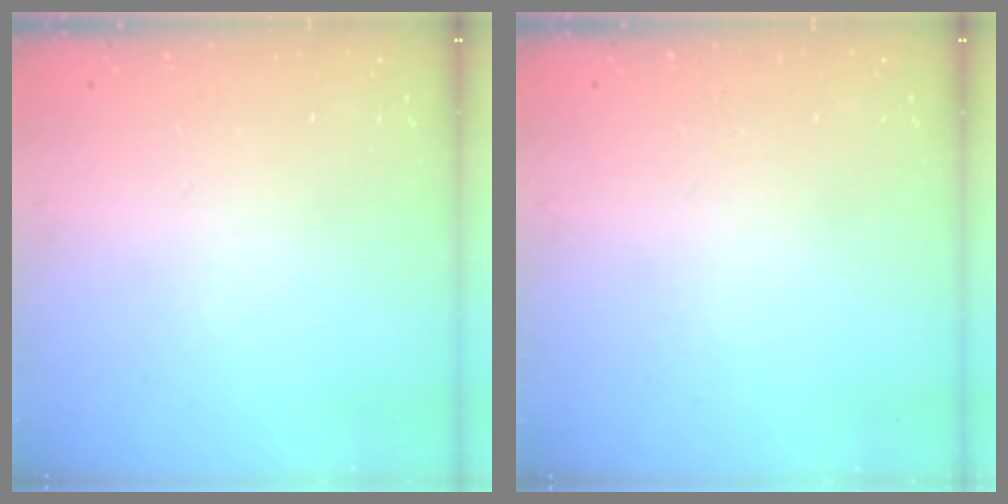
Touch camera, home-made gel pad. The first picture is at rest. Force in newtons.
{"total": 0.0}